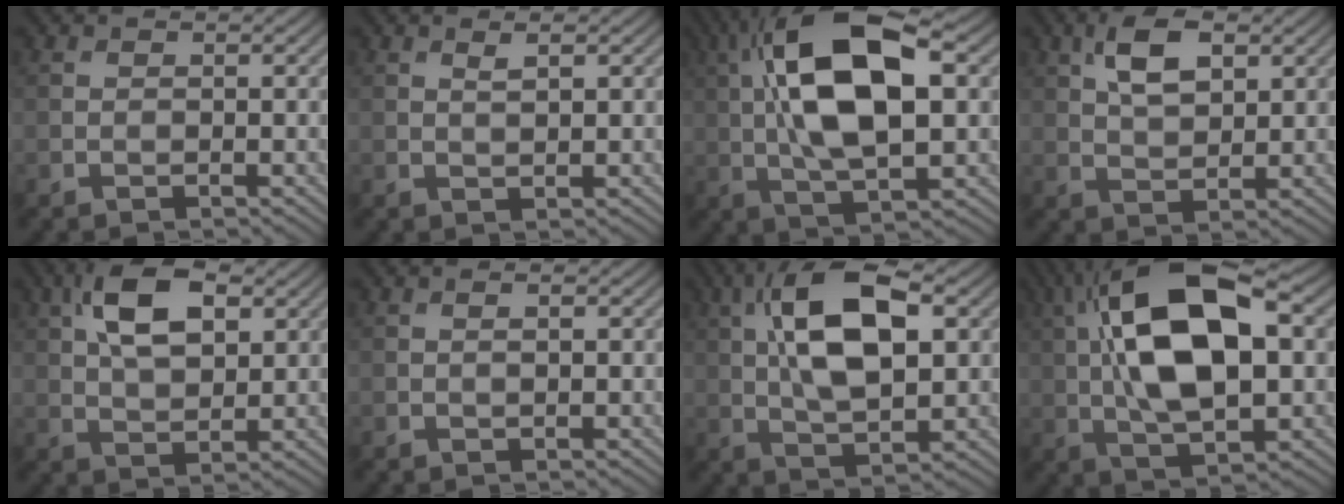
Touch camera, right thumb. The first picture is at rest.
{"total": 1.4, "force": [0.8, 0.3, 1.2], "torque": [-0.025, 0.000, 0.016]}
{"total": 15.3, "force": [2.6, 6.6, 13.5], "torque": [-0.252, 0.019, 0.034]}
{"total": 6.4, "force": [2.6, 3.2, 4.8], "torque": [-0.102, 0.004, 0.047]}
{"total": 9.6, "force": [3.6, 4.9, 7.4], "torque": [-0.153, 0.014, 0.064]}
{"total": 1.0, "force": [0.3, 0.3, 0.9], "torque": [-0.015, 0.000, 0.005]}
{"total": 13.1, "force": [3.1, 5.9, 11.3], "torque": [-0.213, 0.012, 0.048]}
{"total": 16.4, "force": [2.9, 7.5, 14.3], "torque": [-0.265, 0.025, 0.035]}